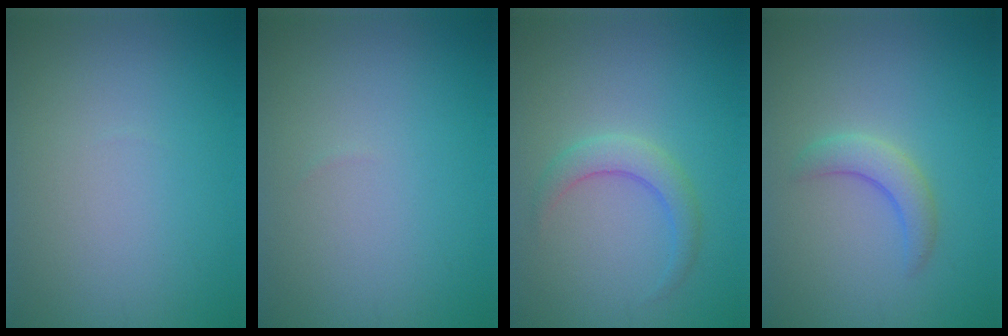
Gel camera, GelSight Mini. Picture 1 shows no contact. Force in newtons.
{"total": 0.0}
{"total": 2.4, "press": 2.4, "slide": 0.0}
{"total": 2.5, "press": 2.5, "slide": 0.2}